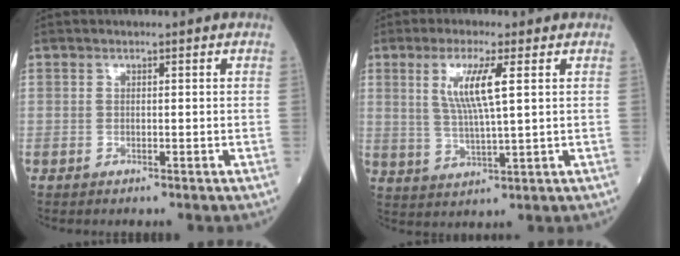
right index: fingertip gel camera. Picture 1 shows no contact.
{"total": 7.3, "force": [2.4, 0.4, 6.9], "torque": [-0.144, 0.000, 0.050]}